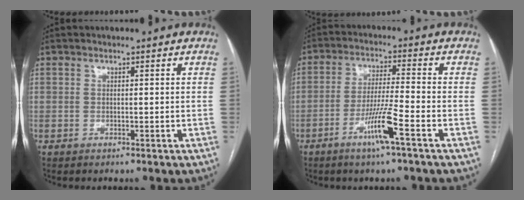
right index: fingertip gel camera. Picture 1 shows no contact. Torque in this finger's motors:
{"motor_torque": [1.23, -0.50, 0.59, 0.18]}